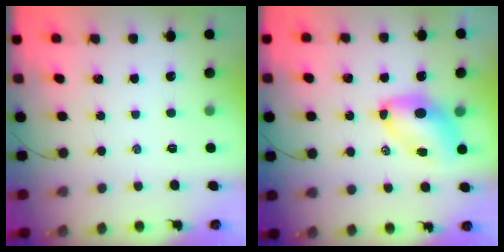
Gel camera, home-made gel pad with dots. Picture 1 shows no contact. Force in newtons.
{"total": 7.7, "press": 7.5, "slide": 1.8}